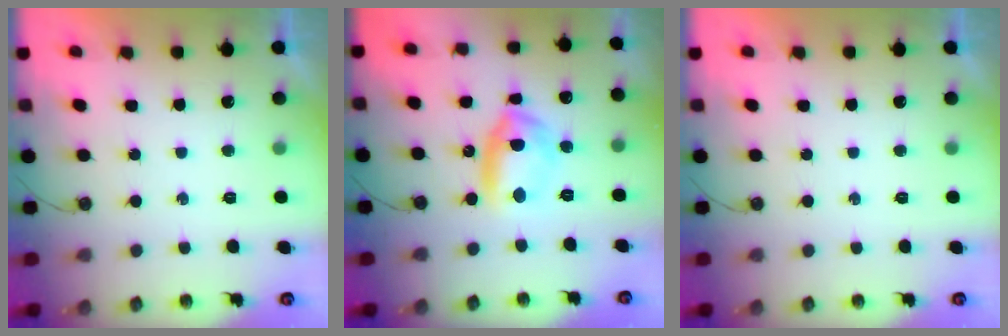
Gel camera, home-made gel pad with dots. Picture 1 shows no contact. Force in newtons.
{"total": 10.3, "press": 10.2, "slide": 1.4}
{"total": 0.0}